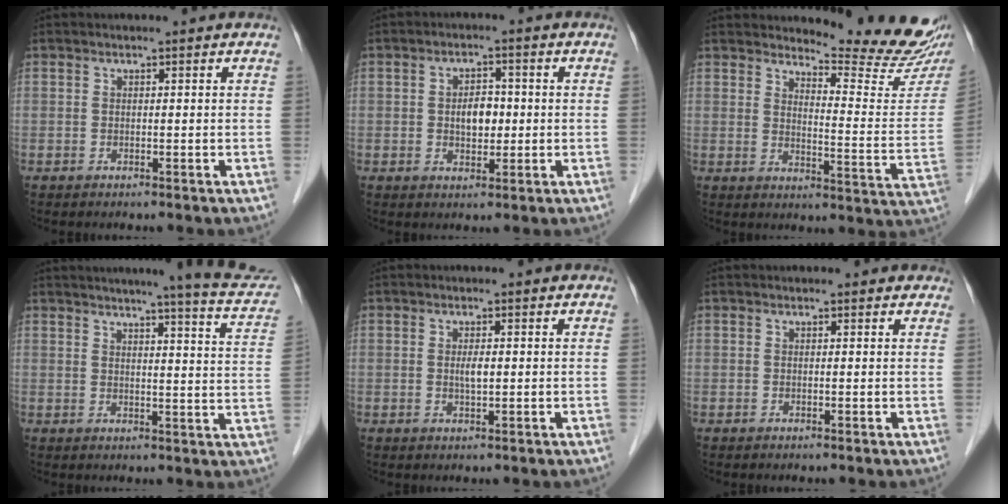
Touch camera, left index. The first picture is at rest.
{"total": 4.1, "force": [-0.3, 2.5, 3.2], "torque": [-0.053, 0.006, -0.001]}
{"total": 14.9, "force": [14.3, 0.3, 4.3], "torque": [-0.060, -0.106, 0.165]}
{"total": 14.8, "force": [12.8, 0.9, 7.4], "torque": [-0.088, -0.028, 0.131]}
{"total": 1.7, "force": [-0.1, 0.4, 1.7], "torque": [-0.032, -0.003, 0.000]}
{"total": 1.1, "force": [0.7, 0.8, 0.1], "torque": [0.003, 0.001, -0.002]}